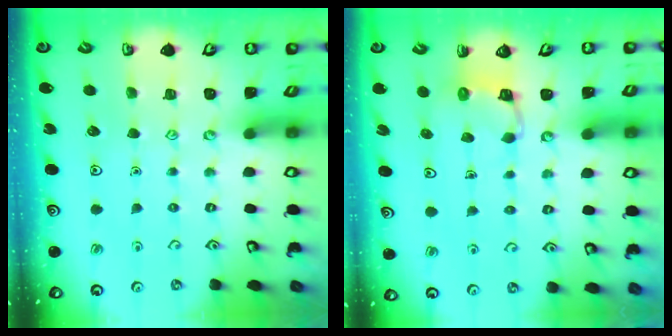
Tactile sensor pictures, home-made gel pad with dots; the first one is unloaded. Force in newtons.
{"total": 3.5, "press": 3.5, "slide": 0.2}